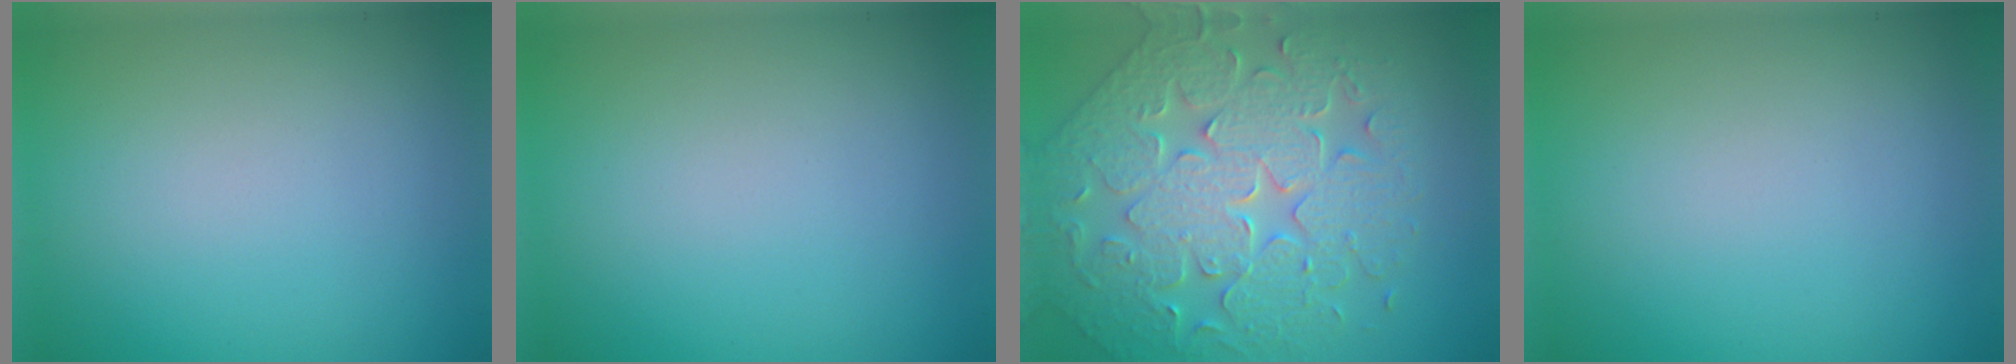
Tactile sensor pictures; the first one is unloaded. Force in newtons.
{"total": 0.0}
{"total": 7.2, "press": 6.2, "slide": 3.5}
{"total": 0.0}